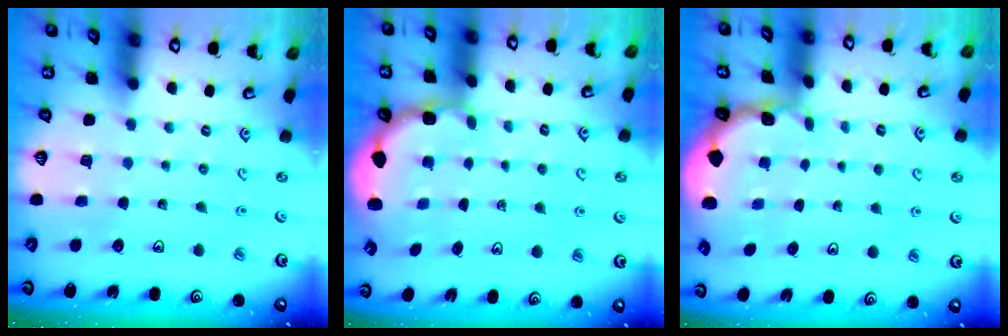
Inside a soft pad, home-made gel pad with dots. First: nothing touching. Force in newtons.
{"total": 3.0, "press": 2.6, "slide": 1.5}
{"total": 1.3, "press": 1.2, "slide": 0.2}